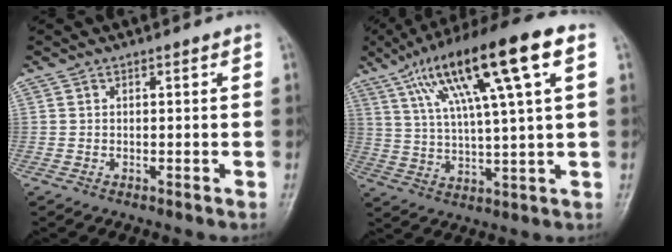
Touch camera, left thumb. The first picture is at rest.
{"total": 20.4, "force": [8.4, 3.8, 18.2], "torque": [-0.314, 0.013, 0.138]}